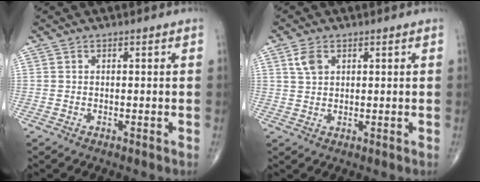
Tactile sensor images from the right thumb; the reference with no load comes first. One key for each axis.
{"total": 3.4, "fx": 1.5, "fy": 2.1, "fz": 2.1, "tx": -0.040, "ty": 0.001, "tz": 0.034}